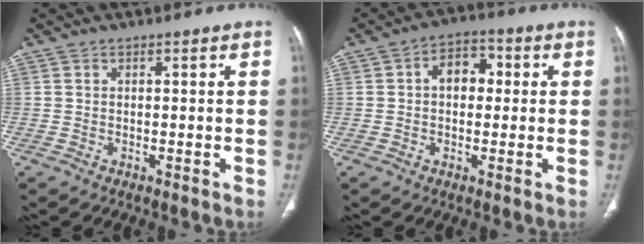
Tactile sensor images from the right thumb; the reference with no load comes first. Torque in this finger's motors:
{"motor_torque": [0.21, 1.58, 0.73, -0.44, 0.00]}